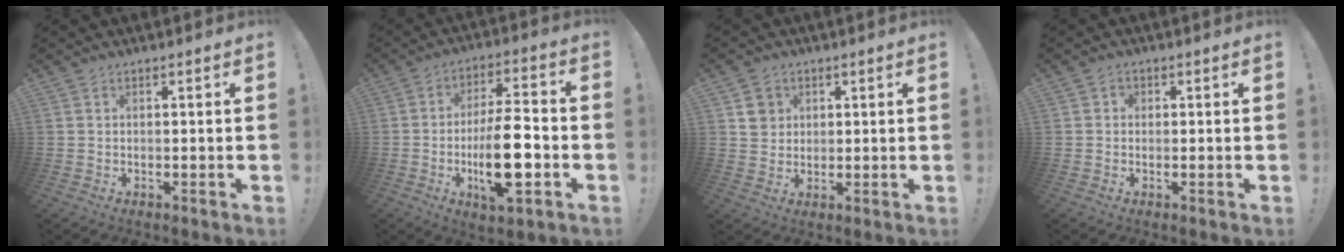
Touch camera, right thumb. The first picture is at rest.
{"total": 15.8, "force": [-4.0, 5.2, 14.4], "torque": [-0.252, 0.008, -0.067]}
{"total": 5.9, "force": [2.1, 5.3, 1.7], "torque": [-0.022, -0.001, 0.042]}
{"total": 1.6, "force": [-0.1, 1.4, 0.7], "torque": [-0.006, 0.002, -0.004]}